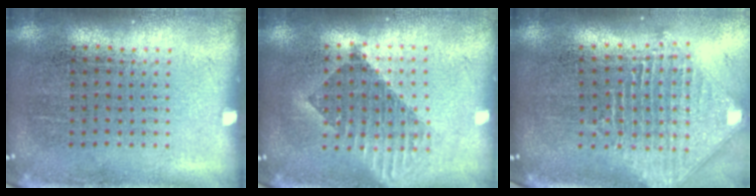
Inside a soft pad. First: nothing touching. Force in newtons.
{"total": 1.6, "press": 1.4, "slide": 0.9}
{"total": 2.5, "press": 1.9, "slide": 1.6}